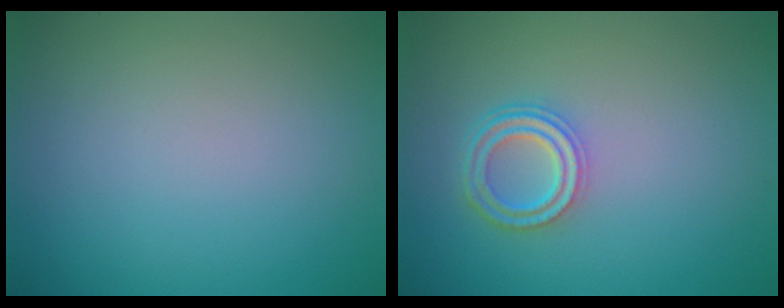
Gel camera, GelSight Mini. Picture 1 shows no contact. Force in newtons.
{"total": 3.4, "press": 2.7, "slide": 2.1}